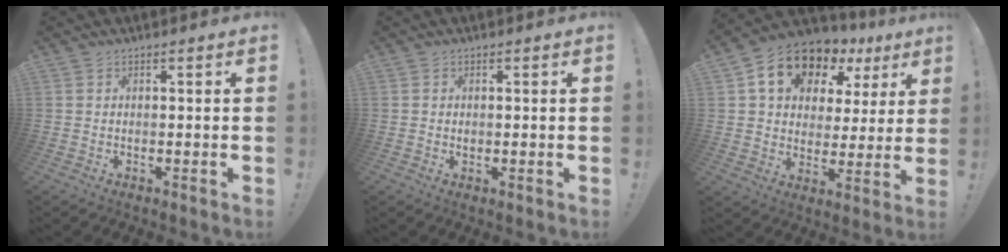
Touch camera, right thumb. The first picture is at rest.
{"total": 0.7, "force": [0.0, 0.7, 0.1], "torque": [-0.002, 0.002, 0.000]}
{"total": 15.8, "force": [8.9, 10.2, 8.3], "torque": [-0.136, -0.044, 0.163]}